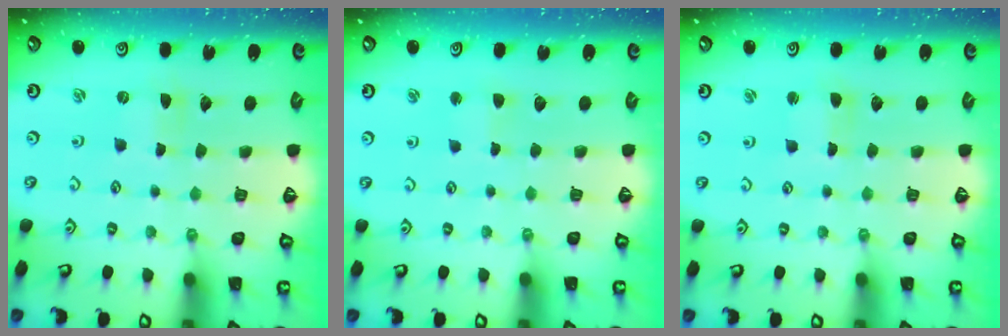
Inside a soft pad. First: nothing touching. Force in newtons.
{"total": 1.8, "press": 1.8, "slide": 0.4}
{"total": 1.2, "press": 1.1, "slide": 0.3}